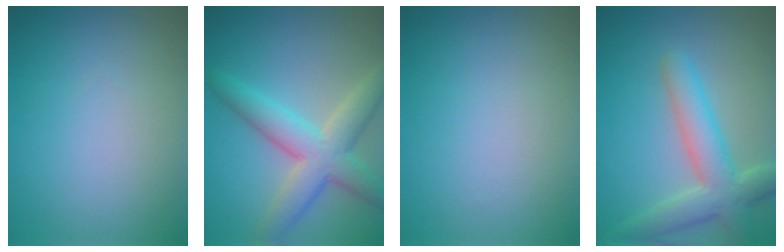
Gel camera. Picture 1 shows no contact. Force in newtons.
{"total": 6.2, "press": 6.2, "slide": 0.2}
{"total": 0.0}
{"total": 5.7, "press": 5.6, "slide": 0.7}